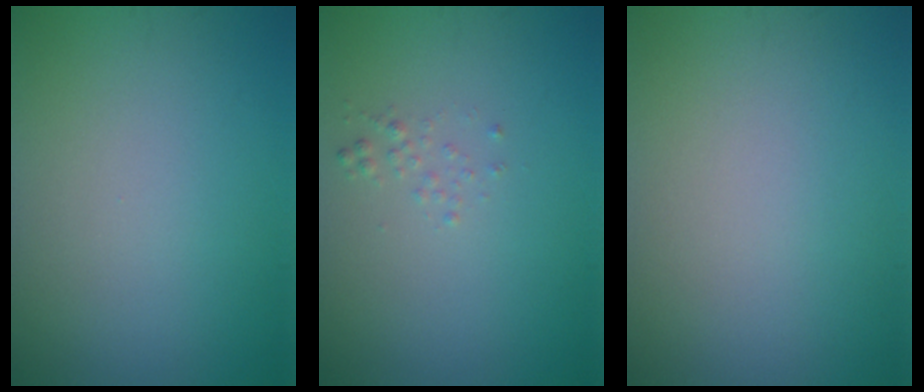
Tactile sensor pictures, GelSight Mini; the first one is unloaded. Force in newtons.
{"total": 0.8, "press": 0.8, "slide": 0.1}
{"total": 0.0}